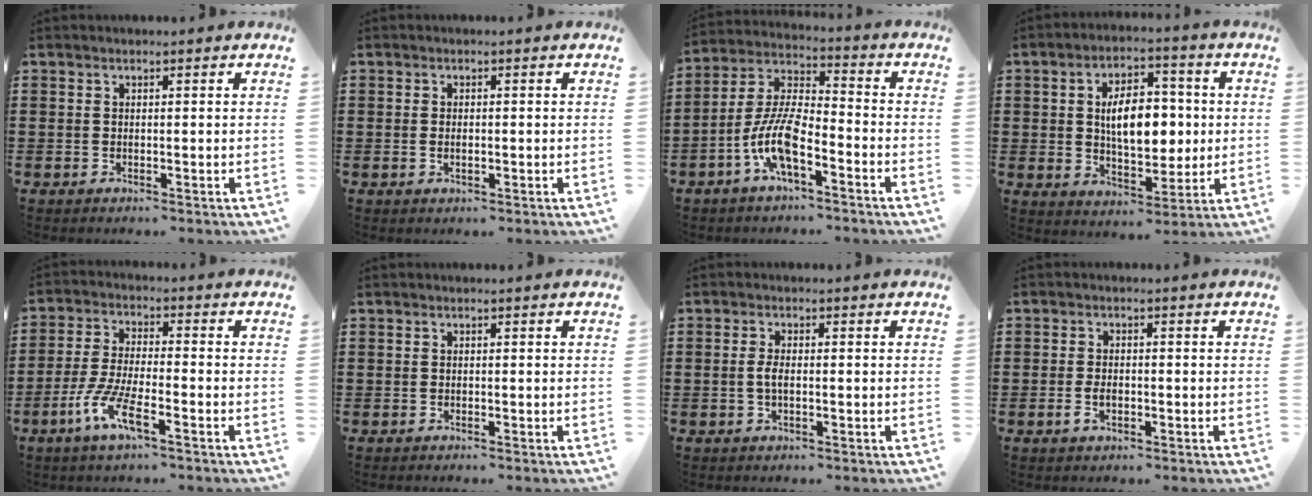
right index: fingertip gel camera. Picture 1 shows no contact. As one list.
[{"total": 1.2, "force": [-0.2, 0.4, 1.1], "torque": [-0.023, -0.001, -0.003]}, {"total": 9.6, "force": [-4.8, 3.1, 7.7], "torque": [-0.189, -0.008, -0.097]}, {"total": 9.0, "force": [0.8, 4.9, 7.6], "torque": [-0.117, 0.002, 0.007]}, {"total": 7.1, "force": [-4.1, 1.0, 5.8], "torque": [-0.141, -0.016, -0.083]}, {"total": 0.0}, {"total": 2.2, "force": [-0.3, 0.7, 2.0], "torque": [-0.054, -0.007, -0.011]}, {"total": 2.4, "force": [-0.7, 1.1, 2.0], "torque": [-0.047, -0.005, -0.013]}]